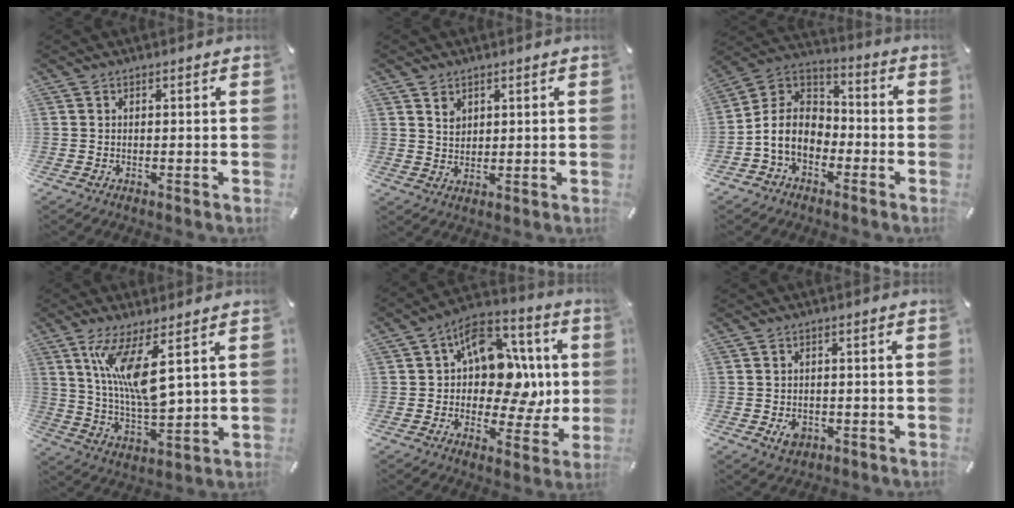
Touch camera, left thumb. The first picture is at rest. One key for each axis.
{"total": 3.4, "fx": 1.9, "fy": 2.8, "fz": 0.6, "tx": -0.002, "ty": -0.004, "tz": 0.033}
{"total": 9.6, "fx": -4.0, "fy": 7.4, "fz": 4.6, "tx": -0.128, "ty": 0.010, "tz": -0.083}
{"total": 12.7, "fx": 5.9, "fy": 3.7, "fz": 10.6, "tx": -0.209, "ty": -0.031, "tz": 0.104}
{"total": 15.5, "fx": 2.6, "fy": 11.4, "fz": 10.2, "tx": -0.129, "ty": -0.025, "tz": 0.057}
{"total": 3.5, "fx": -0.9, "fy": 2.8, "fz": 1.9, "tx": -0.030, "ty": 0.000, "tz": -0.018}